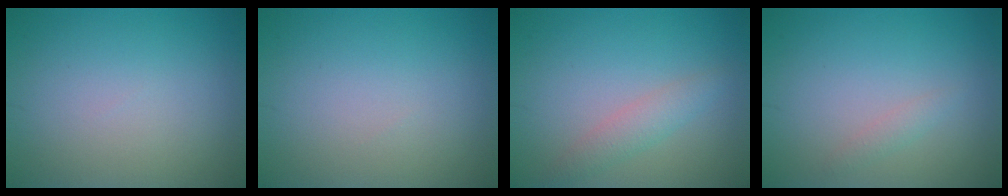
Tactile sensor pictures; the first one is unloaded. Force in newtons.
{"total": 0.0}
{"total": 2.0, "press": 2.0, "slide": 0.1}
{"total": 1.0, "press": 0.9, "slide": 0.1}